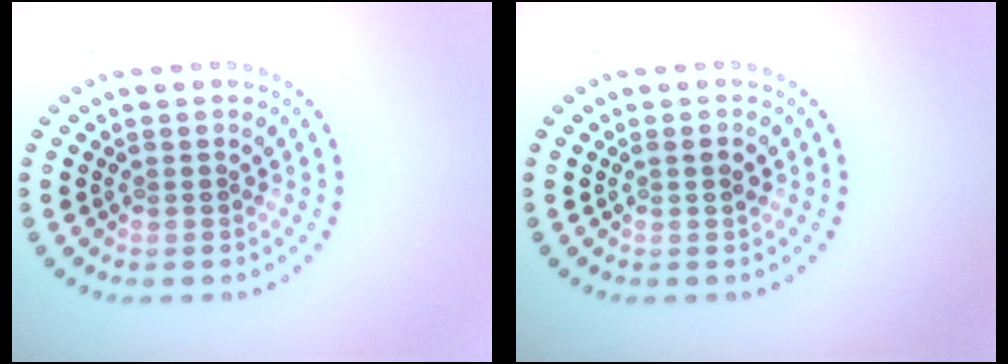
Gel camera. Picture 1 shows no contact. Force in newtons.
{"total": 1.0, "press": 1.0, "slide": 0.3}